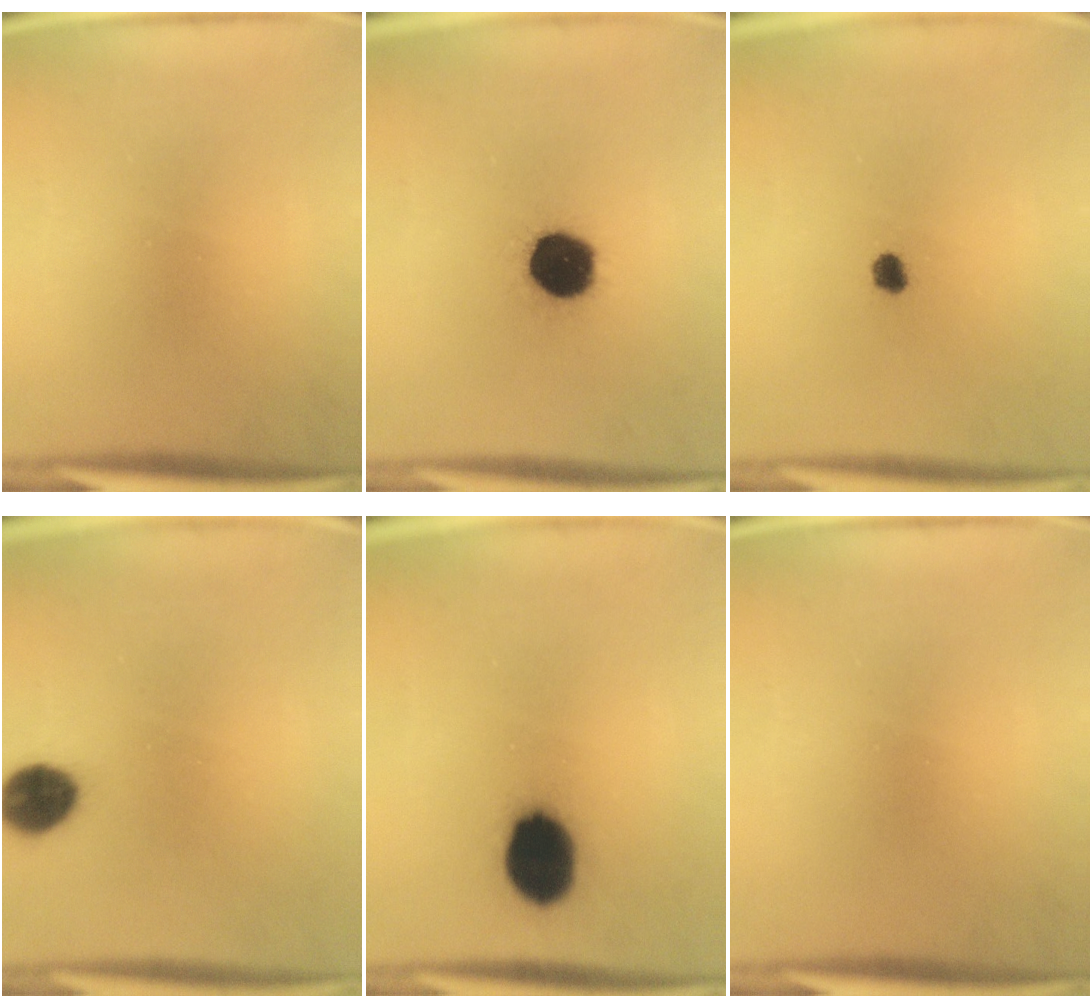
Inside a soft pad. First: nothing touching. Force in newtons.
{"total": 14.8}
{"total": 2.1}
{"total": 8.3}
{"total": 13.4}
{"total": 0.0}